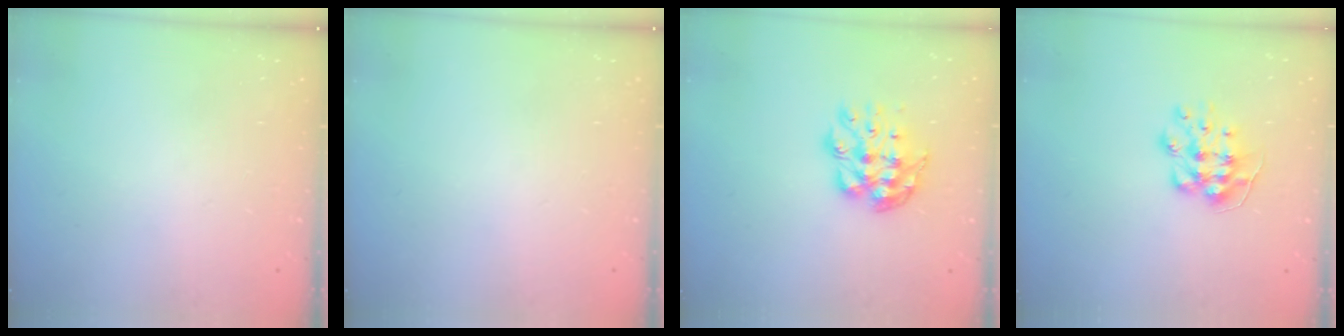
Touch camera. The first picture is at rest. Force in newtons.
{"total": 0.0}
{"total": 10.0, "press": 9.9, "slide": 0.9}
{"total": 9.1, "press": 9.1, "slide": 0.3}